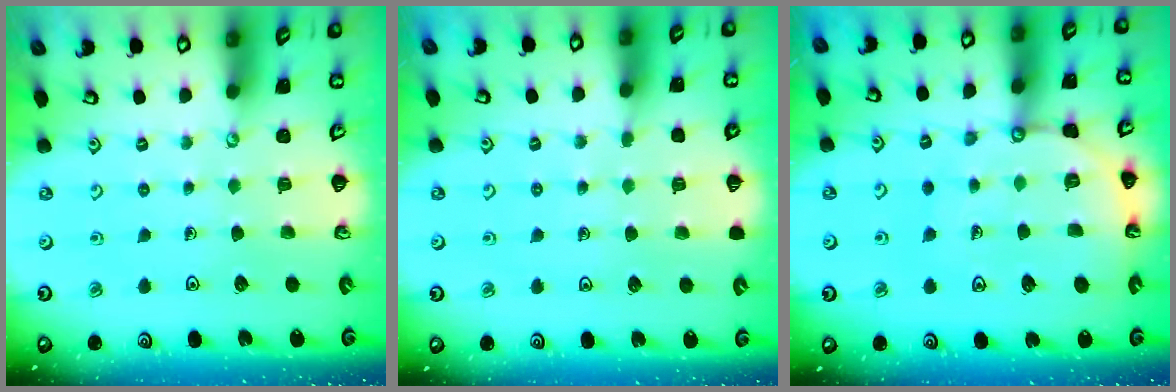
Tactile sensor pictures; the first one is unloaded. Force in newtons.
{"total": 2.7, "press": 2.6, "slide": 0.5}
{"total": 12.6, "press": 12.4, "slide": 1.8}